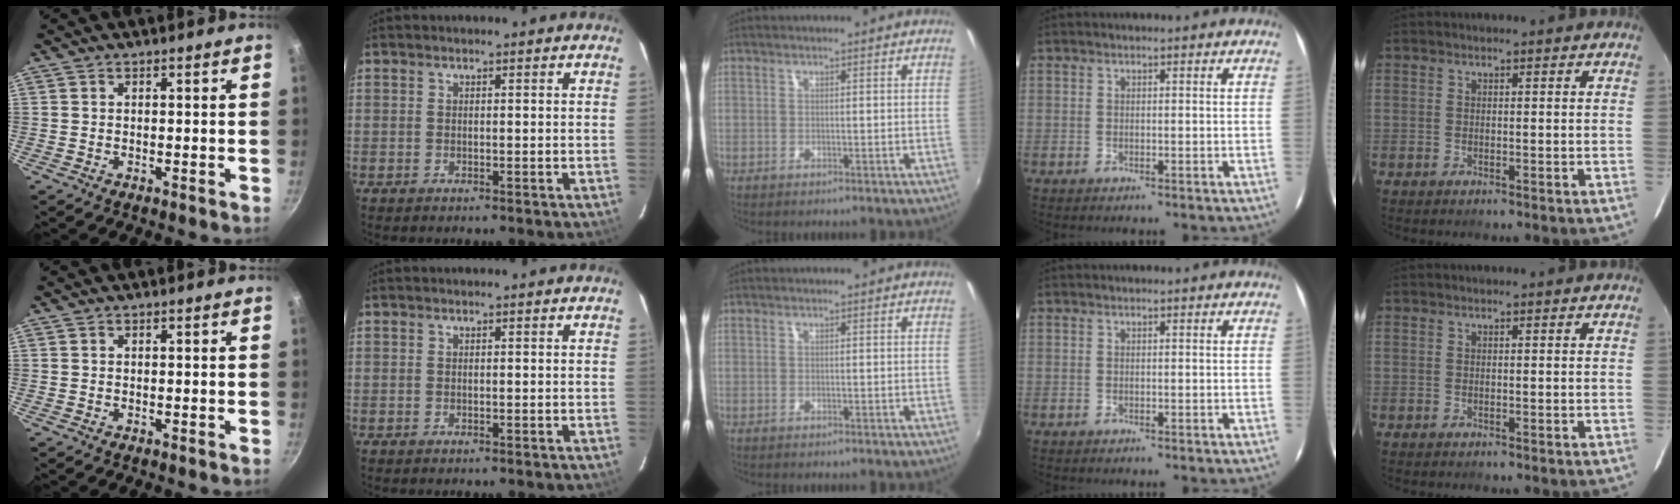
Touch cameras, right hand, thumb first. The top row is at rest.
{}